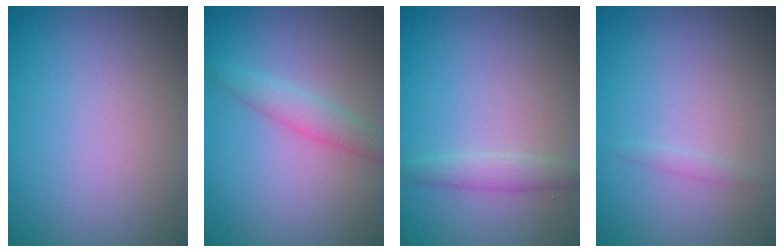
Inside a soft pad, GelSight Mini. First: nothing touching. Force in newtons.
{"total": 2.3, "press": 2.3, "slide": 0.0}
{"total": 1.7, "press": 1.7, "slide": 0.1}
{"total": 0.5, "press": 0.5, "slide": 0.0}